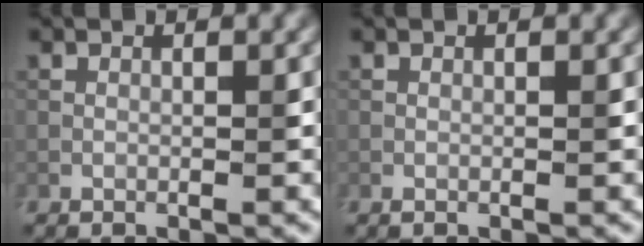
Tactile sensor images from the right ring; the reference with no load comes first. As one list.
[{"total": 0.0}]